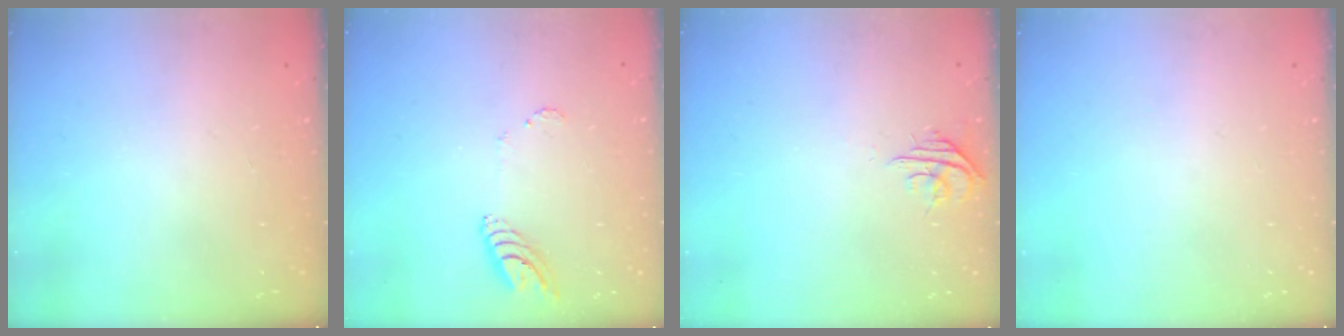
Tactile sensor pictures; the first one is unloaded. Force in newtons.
{"total": 8.7, "press": 8.7, "slide": 0.9}
{"total": 5.4, "press": 5.4, "slide": 0.5}
{"total": 0.0}